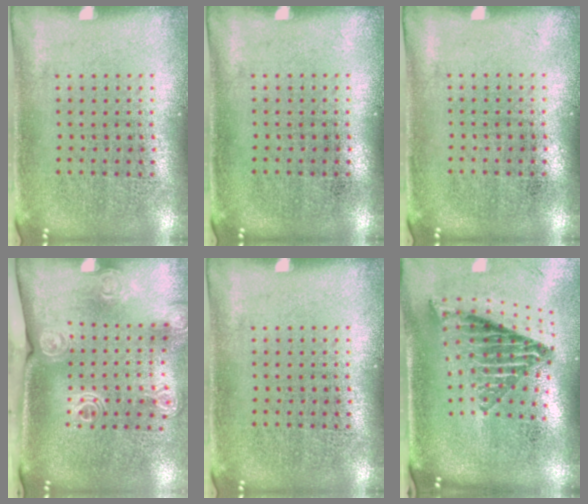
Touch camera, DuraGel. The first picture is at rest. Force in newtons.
{"total": 0.0}
{"total": 0.0}
{"total": 2.0, "press": 1.5, "slide": 1.3}
{"total": 0.0}
{"total": 2.0, "press": 1.5, "slide": 1.4}